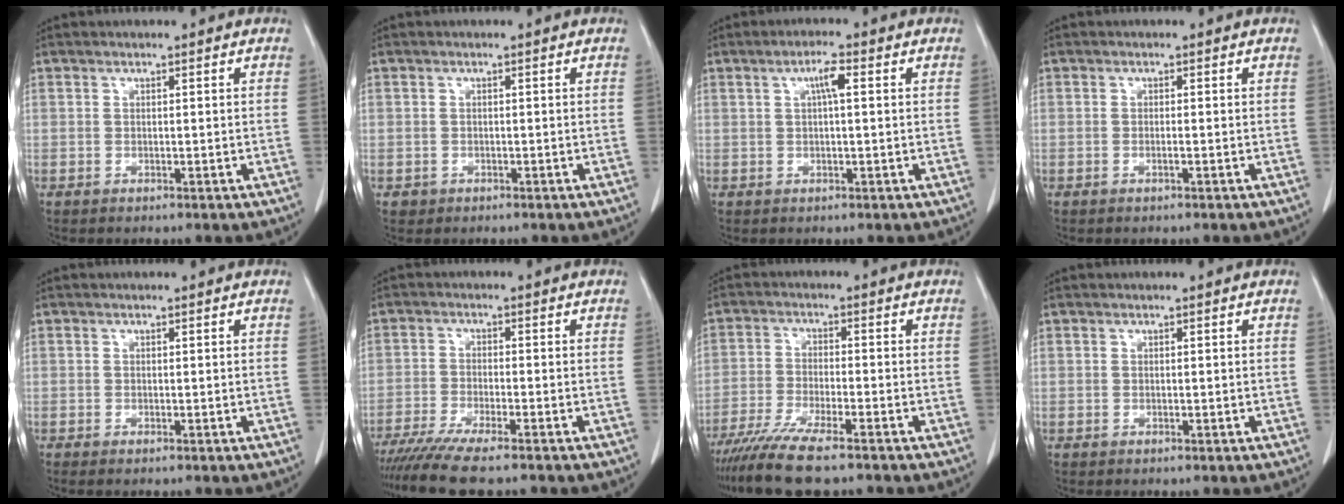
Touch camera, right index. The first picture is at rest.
{"total": 1.1, "force": [-0.3, 1.0, 0.0], "torque": [-0.003, 0.005, -0.002]}
{"total": 2.9, "force": [0.8, 0.2, 2.8], "torque": [-0.052, 0.005, 0.013]}
{"total": 0.7, "force": [-0.3, -0.1, 0.6], "torque": [-0.012, 0.000, -0.005]}
{"total": 0.6, "force": [-0.5, -0.1, 0.3], "torque": [-0.008, -0.003, -0.008]}
{"total": 10.0, "force": [-8.3, 0.2, 5.5], "torque": [-0.086, -0.024, -0.136]}
{"total": 10.6, "force": [-8.3, 0.9, 6.5], "torque": [-0.114, -0.027, -0.141]}
{"total": 0.0}